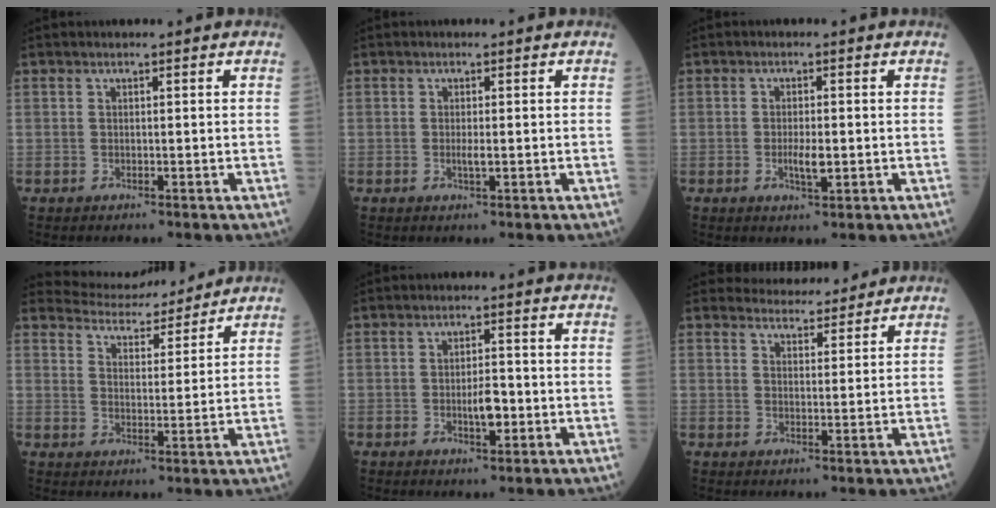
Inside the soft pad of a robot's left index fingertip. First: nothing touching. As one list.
[{"total": 0.8, "force": [-0.2, 0.1, 0.8], "torque": [-0.016, -0.006, -0.003]}, {"total": 2.4, "force": [-0.6, 0.6, 2.2], "torque": [-0.044, -0.006, -0.009]}, {"total": 9.3, "force": [9.1, 1.6, 0.9], "torque": [-0.020, 0.012, 0.139]}, {"total": 3.4, "force": [-1.0, 1.1, 3.0], "torque": [-0.049, -0.002, -0.017]}, {"total": 6.1, "force": [5.9, 1.5, 0.2], "torque": [0.003, 0.009, 0.077]}]